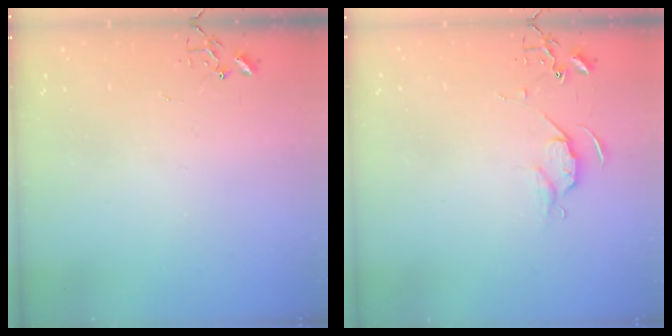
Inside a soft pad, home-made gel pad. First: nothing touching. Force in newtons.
{"total": 6.1, "press": 6.0, "slide": 0.7}